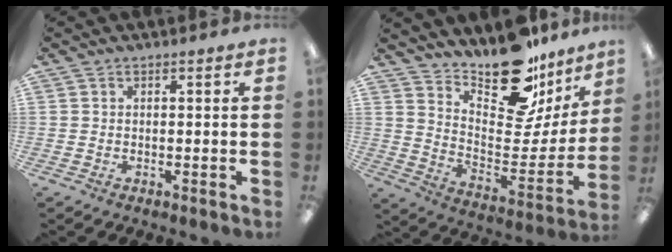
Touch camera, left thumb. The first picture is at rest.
{"total": 20.1, "force": [17.3, 6.6, 7.8], "torque": [-0.102, -0.140, 0.293]}